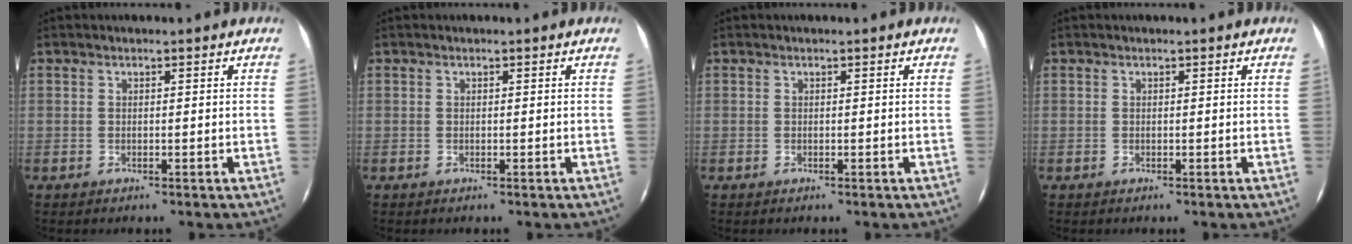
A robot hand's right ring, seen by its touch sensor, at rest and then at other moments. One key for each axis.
{"total": 0.0}
{"total": 0.0}
{"total": 0.0}